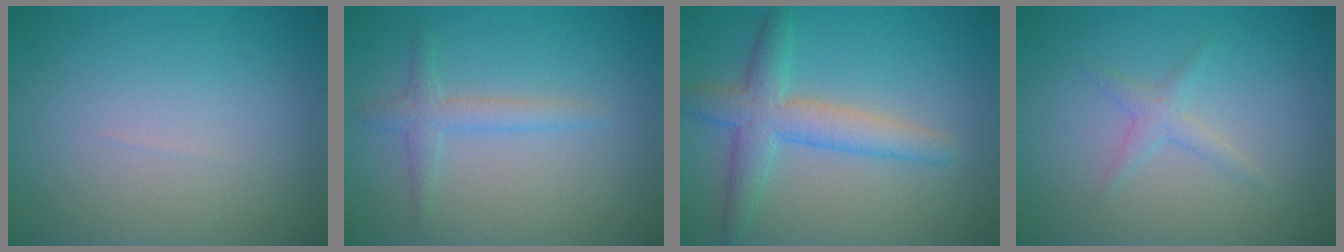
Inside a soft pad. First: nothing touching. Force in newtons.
{"total": 1.8, "press": 1.8, "slide": 0.0}
{"total": 4.3, "press": 4.2, "slide": 0.2}
{"total": 1.3, "press": 1.3, "slide": 0.0}